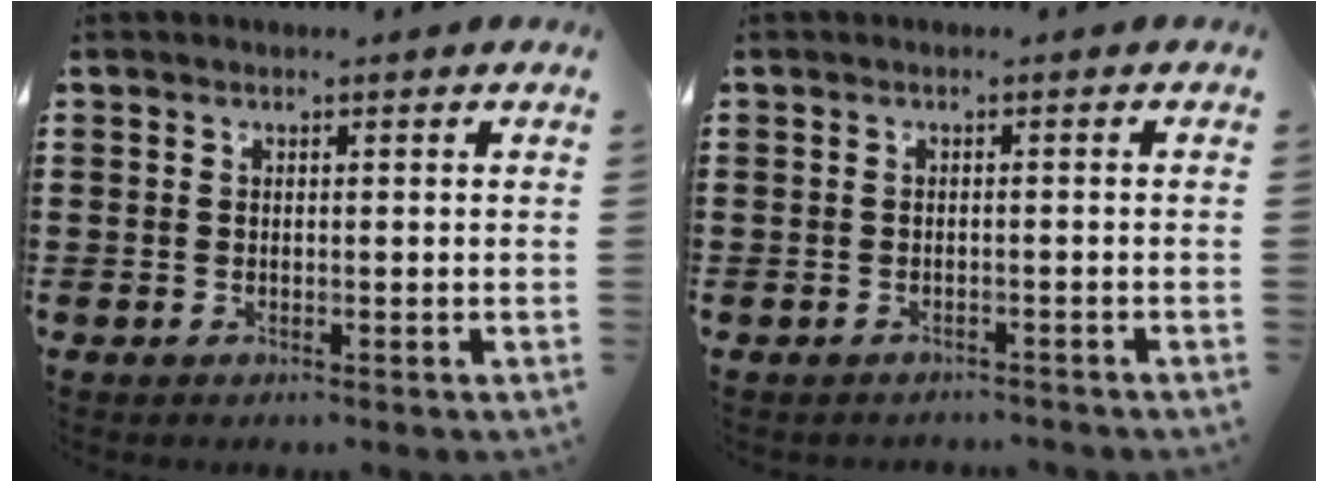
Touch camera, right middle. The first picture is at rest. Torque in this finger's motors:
{"motor_torque": [0.03, -0.03, 0.00, 0.00]}